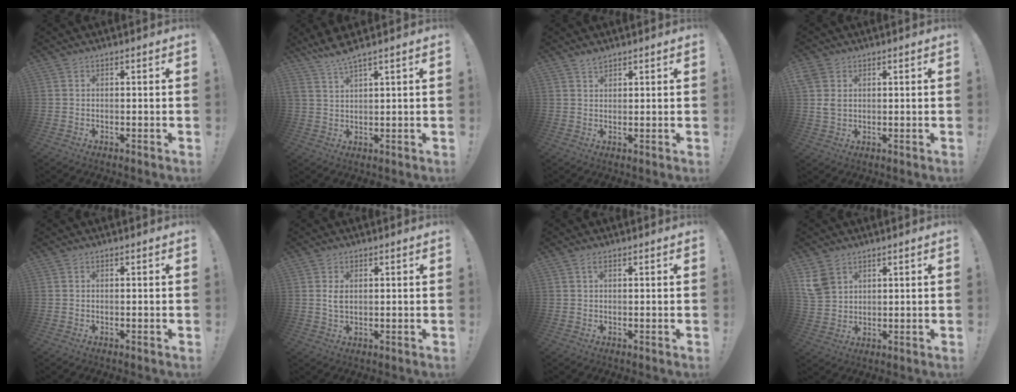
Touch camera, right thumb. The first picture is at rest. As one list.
[{"total": 4.7, "force": [3.9, -0.3, 2.6], "torque": [-0.058, -0.017, 0.070]}, {"total": 1.9, "force": [1.8, 0.6, 0.6], "torque": [0.003, -0.013, 0.030]}, {"total": 4.7, "force": [1.9, 3.7, 2.2], "torque": [-0.030, -0.001, 0.038]}, {"total": 0.0}, {"total": 2.7, "force": [0.8, 1.6, 2.1], "torque": [-0.034, -0.001, 0.013]}, {"total": 1.1, "force": [0.6, 0.5, 0.8], "torque": [-0.015, 0.002, 0.010]}, {"total": 6.9, "force": [3.9, 4.8, 3.1], "torque": [-0.060, -0.012, 0.080]}]